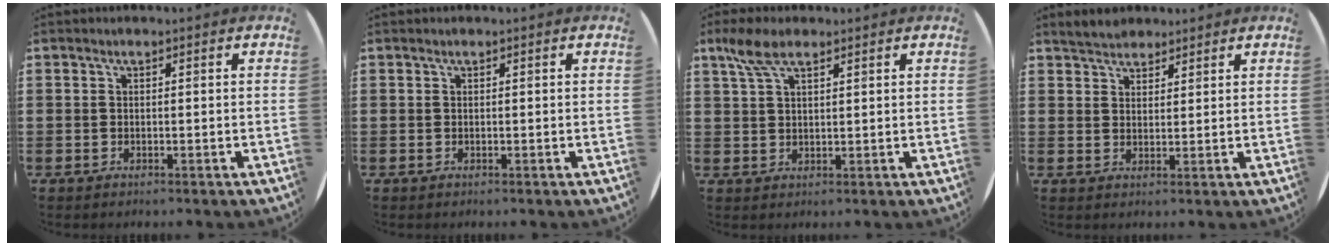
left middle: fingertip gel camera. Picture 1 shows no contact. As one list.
[{"total": 0.0}, {"total": 4.8, "force": [3.0, 1.9, 3.1], "torque": [-0.067, 0.008, 0.054]}, {"total": 3.1, "force": [3.0, 0.9, 0.1], "torque": [-0.008, -0.001, 0.057]}]